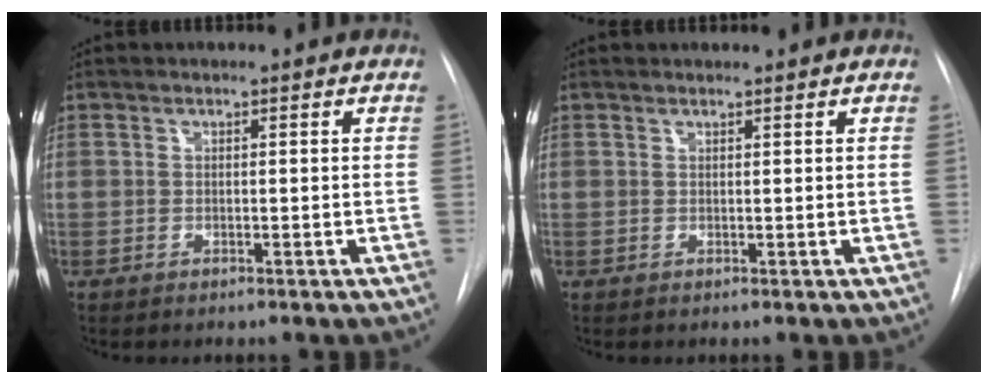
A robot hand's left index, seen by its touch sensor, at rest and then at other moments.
{"total": 1.1, "force": [1.1, -0.1, 0.2], "torque": [-0.006, 0.012, 0.022]}